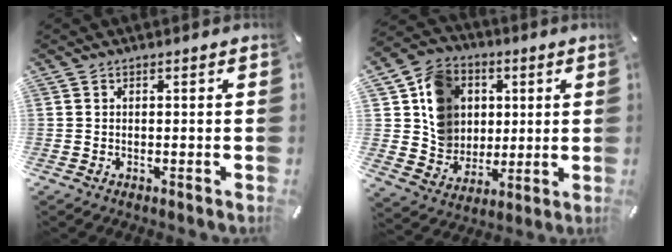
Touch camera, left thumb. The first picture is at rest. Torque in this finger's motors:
{"motor_torque": [1.75, 2.25, 0.90, -0.86, 0.40]}